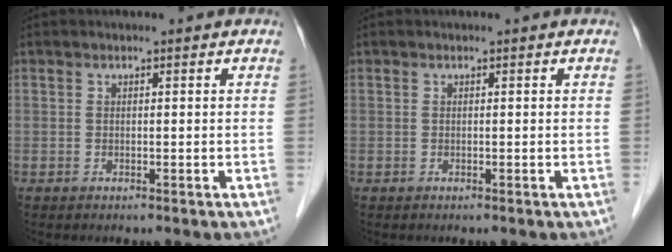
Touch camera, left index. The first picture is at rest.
{"total": 0.0}